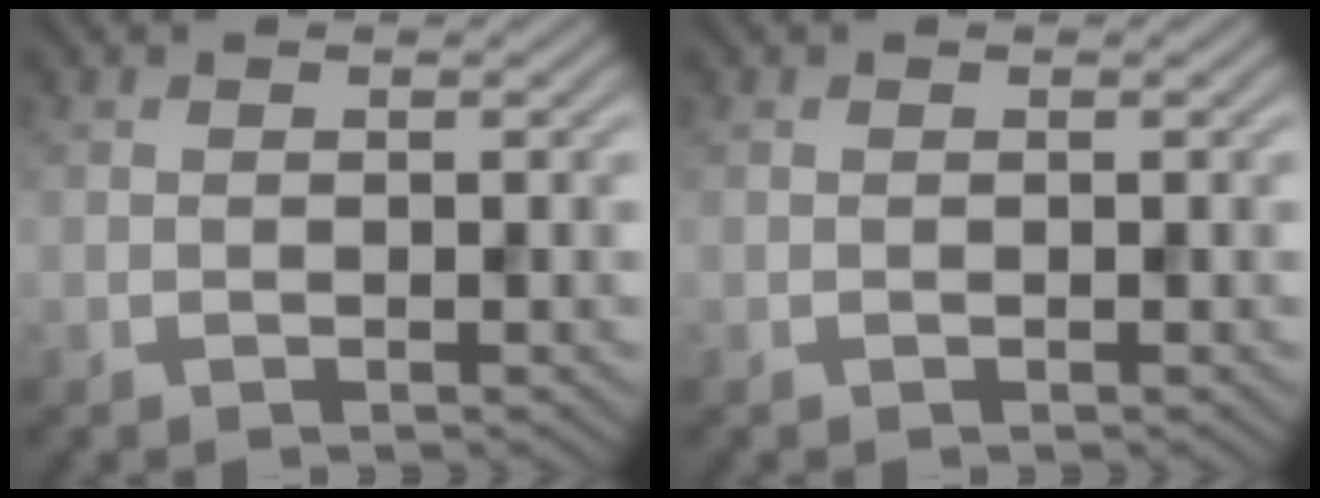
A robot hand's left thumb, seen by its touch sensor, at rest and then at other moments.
{"total": 0.0}